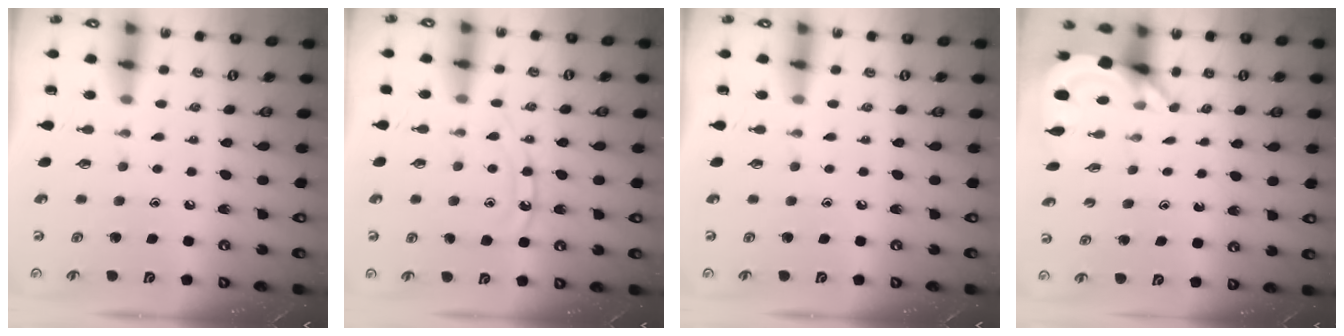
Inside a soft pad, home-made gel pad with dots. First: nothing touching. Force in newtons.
{"total": 10.5, "press": 10.4, "slide": 0.9}
{"total": 0.0}
{"total": 3.5, "press": 3.5, "slide": 0.2}